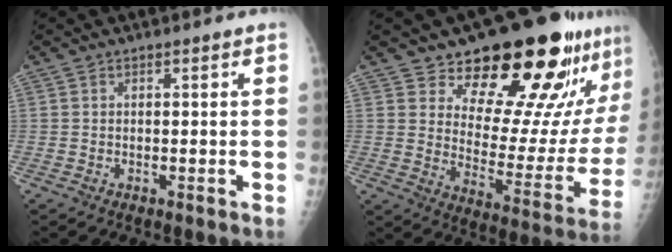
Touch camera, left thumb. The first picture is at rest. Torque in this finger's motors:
{"motor_torque": [0.78, 0.74, 1.17, -1.60, 0.21]}